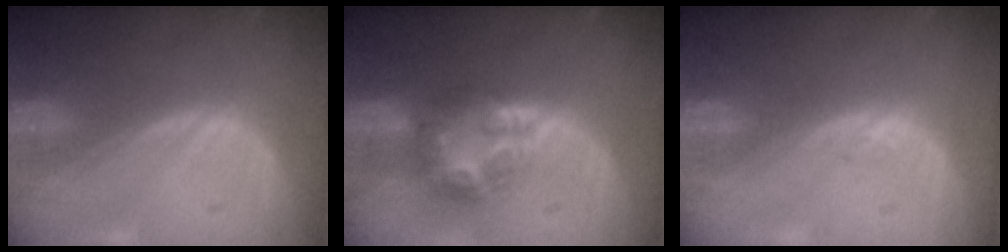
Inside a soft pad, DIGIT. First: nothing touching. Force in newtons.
{"total": 8.0, "press": 6.8, "slide": 4.1}
{"total": 0.9, "press": 0.8, "slide": 0.4}